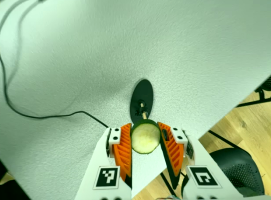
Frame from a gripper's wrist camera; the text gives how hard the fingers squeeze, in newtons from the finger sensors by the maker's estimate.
{"total": 12.5, "left": 13.0, "right": 12.1}